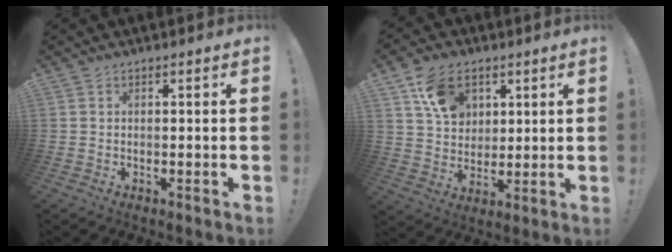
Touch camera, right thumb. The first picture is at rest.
{"total": 12.2, "force": [6.2, 8.9, 5.6], "torque": [-0.079, -0.025, 0.119]}